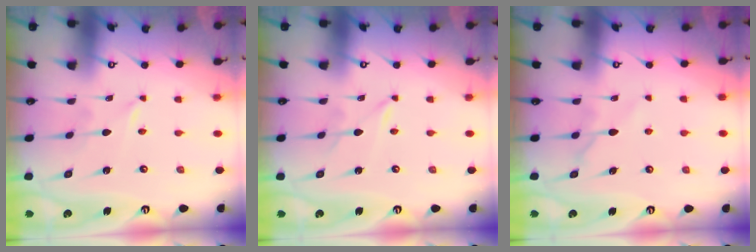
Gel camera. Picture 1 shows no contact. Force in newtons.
{"total": 0.9, "press": 0.8, "slide": 0.1}
{"total": 6.4, "press": 6.3, "slide": 0.8}